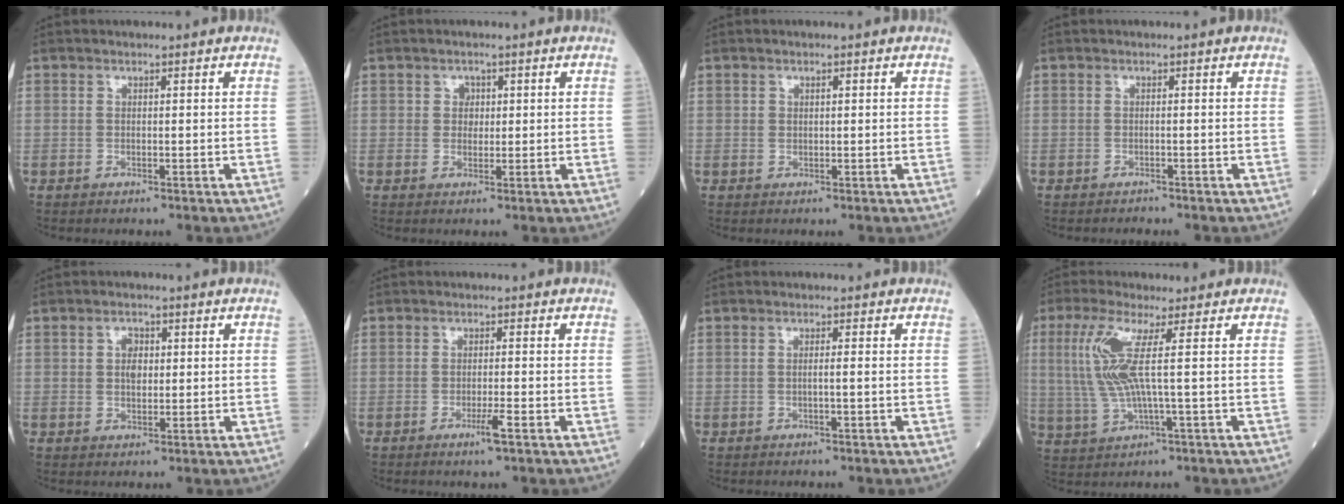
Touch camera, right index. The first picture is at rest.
{"total": 1.8, "force": [0.5, 1.6, 0.7], "torque": [-0.004, 0.000, 0.005]}
{"total": 0.8, "force": [0.3, 0.5, 0.5], "torque": [-0.008, 0.000, 0.007]}
{"total": 0.6, "force": [-0.6, 0.0, -0.1], "torque": [-0.004, -0.003, -0.012]}
{"total": 2.8, "force": [0.6, 1.8, 2.0], "torque": [-0.032, 0.003, 0.010]}
{"total": 2.7, "force": [-1.4, -0.3, 2.3], "torque": [-0.042, -0.006, -0.027]}
{"total": 0.9, "force": [-0.2, -0.1, 0.9], "torque": [-0.016, 0.002, -0.005]}
{"total": 7.6, "force": [1.4, -0.1, 7.4], "torque": [-0.177, 0.002, 0.030]}